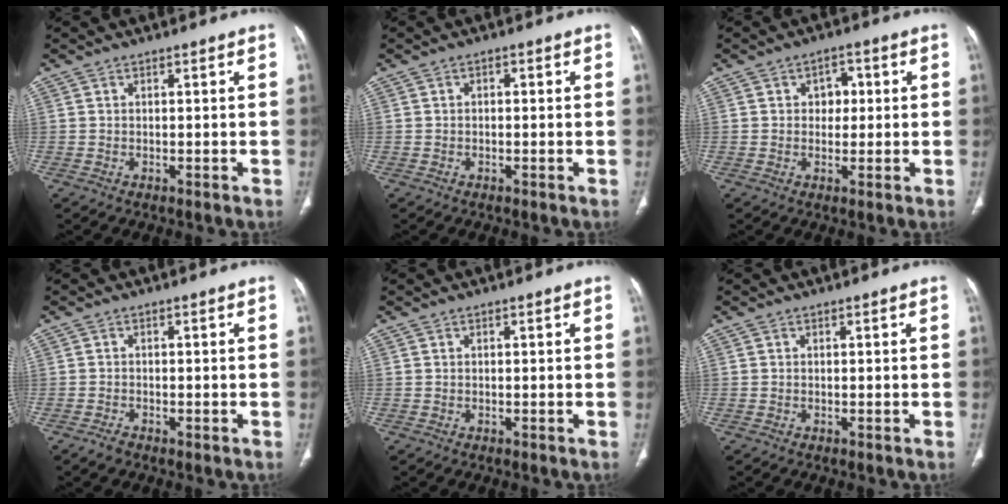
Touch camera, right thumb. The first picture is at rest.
{"total": 0.8, "force": [0.0, 0.5, 0.6], "torque": [-0.006, 0.003, -0.005]}
{"total": 3.8, "force": [0.6, 2.9, 2.3], "torque": [-0.006, 0.005, 0.005]}
{"total": 1.3, "force": [-1.0, 0.6, 0.6], "torque": [-0.015, 0.004, -0.019]}
{"total": 0.0}
{"total": 0.0}